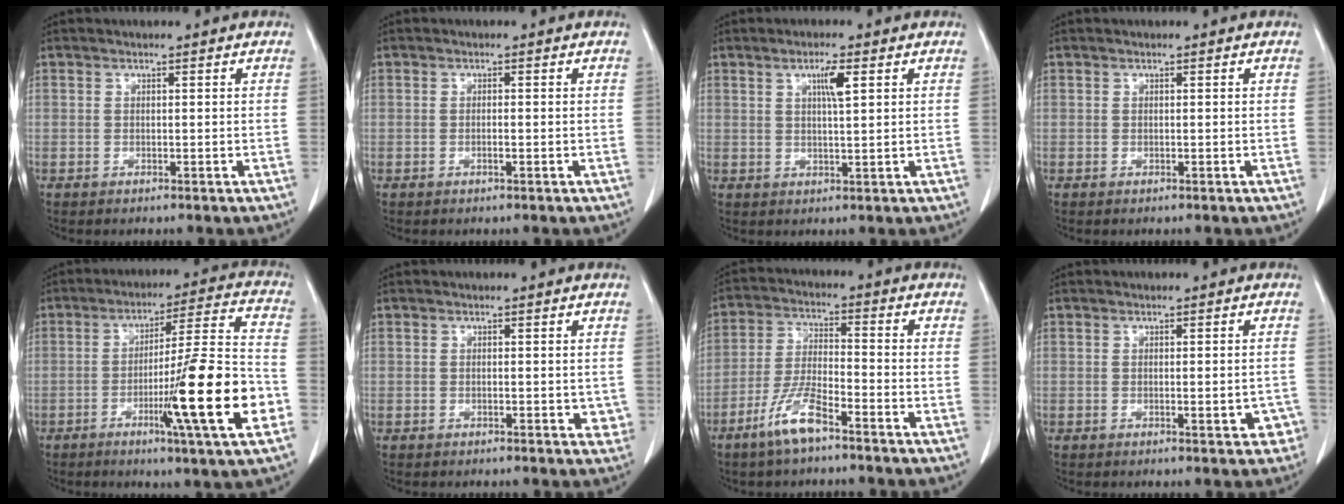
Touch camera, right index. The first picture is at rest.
{"total": 0.8, "force": [-0.3, 0.1, 0.8], "torque": [-0.015, 0.000, -0.005]}
{"total": 3.5, "force": [1.4, 0.2, 3.2], "torque": [-0.055, -0.001, 0.023]}
{"total": 0.0}
{"total": 17.3, "force": [-5.6, -0.7, 16.3], "torque": [-0.255, -0.013, -0.092]}
{"total": 2.0, "force": [-0.2, 1.2, 1.6], "torque": [-0.009, 0.001, -0.004]}
{"total": 7.3, "force": [-4.9, 1.3, 5.2], "torque": [-0.114, -0.007, -0.098]}
{"total": 2.9, "force": [-1.0, 1.0, 2.5], "torque": [-0.018, 0.002, -0.009]}